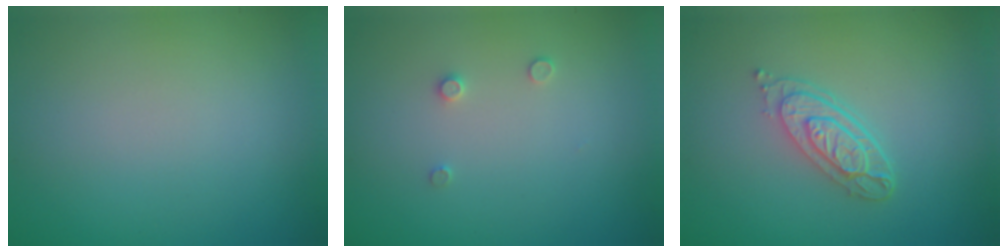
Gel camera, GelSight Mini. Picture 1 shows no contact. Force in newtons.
{"total": 0.8, "press": 0.8, "slide": 0.0}
{"total": 3.5, "press": 2.7, "slide": 2.2}